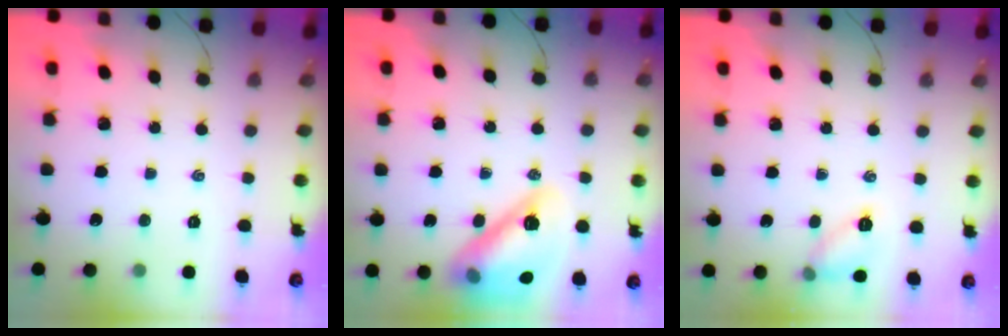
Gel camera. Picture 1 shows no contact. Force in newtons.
{"total": 18.6, "press": 18.3, "slide": 3.4}
{"total": 7.8, "press": 7.7, "slide": 0.6}